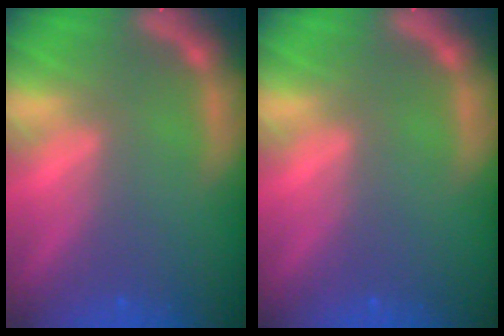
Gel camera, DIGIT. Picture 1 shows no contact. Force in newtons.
{"total": 0.0}